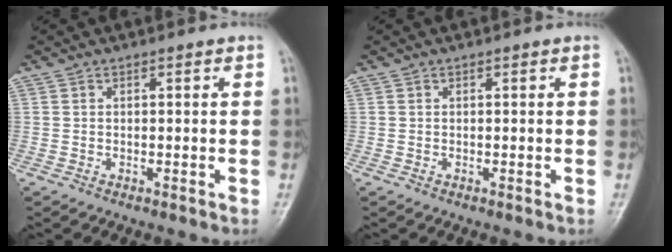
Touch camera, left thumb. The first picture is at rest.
{"total": 0.0}